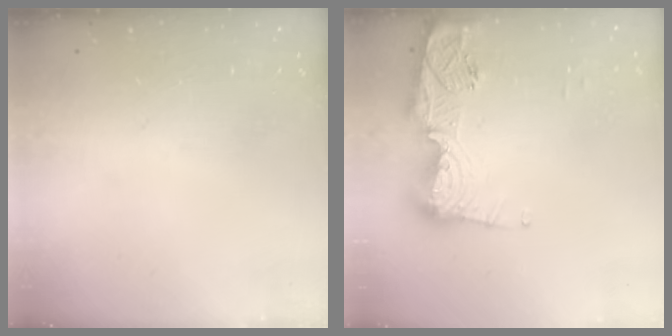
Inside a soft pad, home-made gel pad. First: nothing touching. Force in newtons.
{"total": 14.0, "press": 13.9, "slide": 1.5}